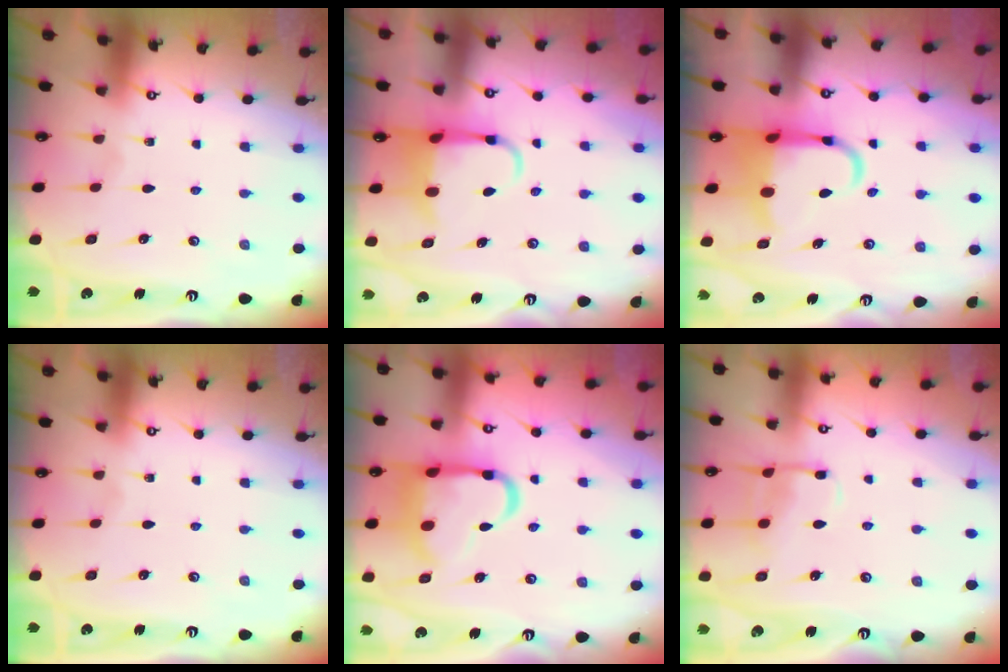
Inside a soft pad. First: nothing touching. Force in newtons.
{"total": 5.2, "press": 5.1, "slide": 1.0}
{"total": 8.1, "press": 7.9, "slide": 1.6}
{"total": 0.0}
{"total": 15.7, "press": 15.6, "slide": 1.8}
{"total": 8.8, "press": 8.7, "slide": 0.7}